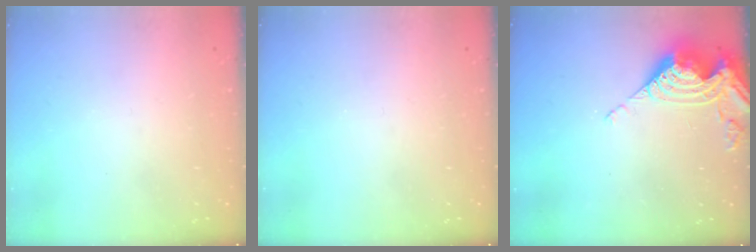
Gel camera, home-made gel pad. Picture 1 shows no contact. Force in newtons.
{"total": 0.0}
{"total": 12.6, "press": 12.5, "slide": 1.2}